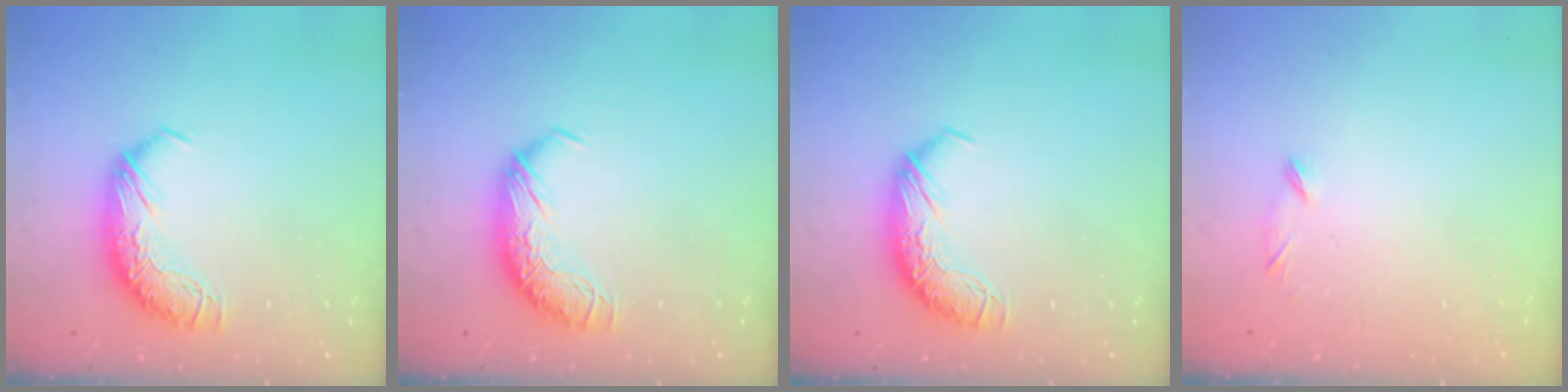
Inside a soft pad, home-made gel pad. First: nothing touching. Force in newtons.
{"total": 0.0}
{"total": 0.0}
{"total": 6.7, "press": 6.6, "slide": 1.2}